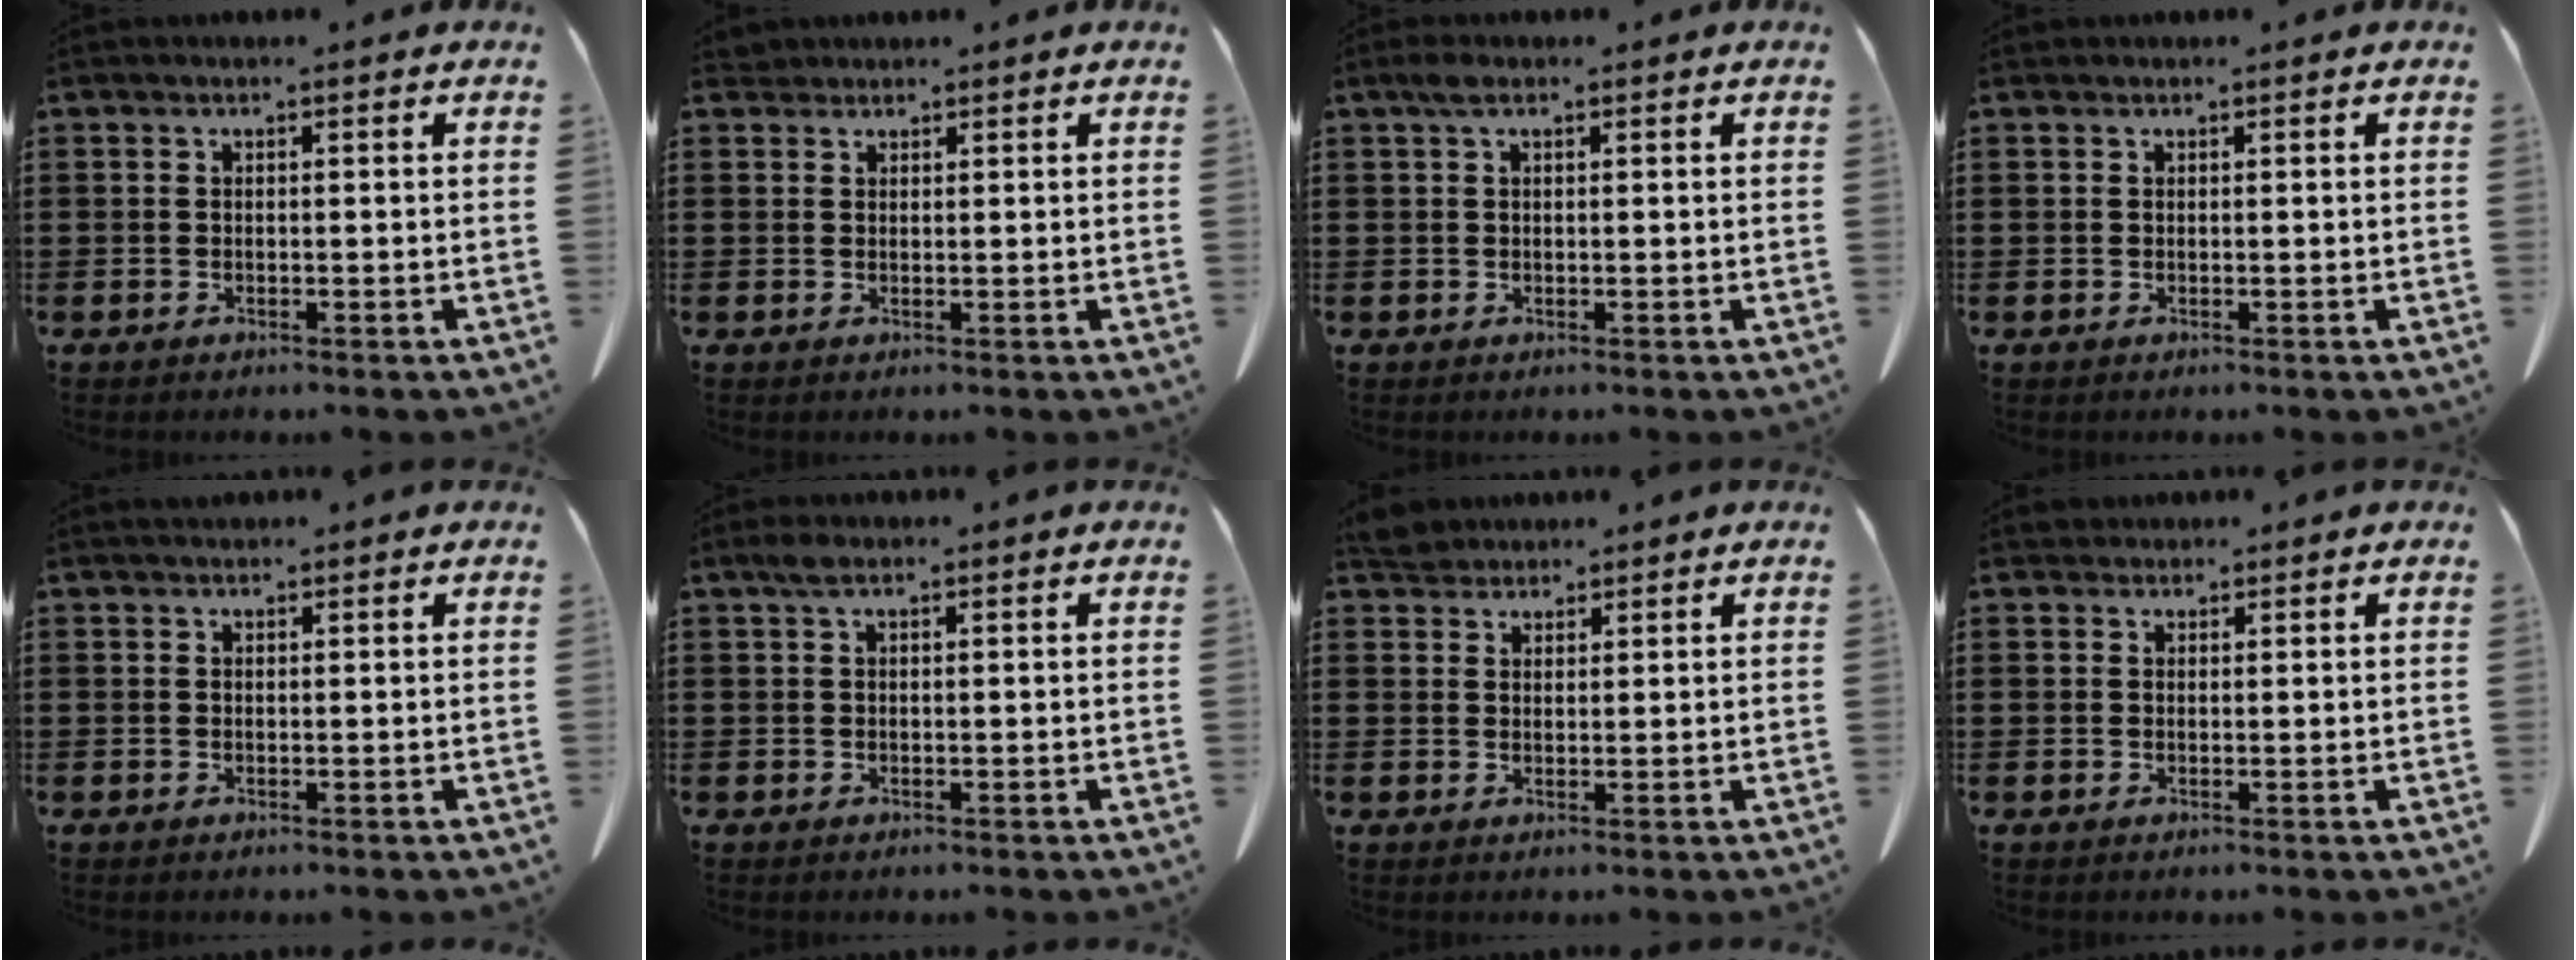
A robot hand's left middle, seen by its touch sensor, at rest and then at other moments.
{"total": 1.4, "force": [1.3, 0.4, 0.2], "torque": [-0.008, 0.000, 0.027]}
{"total": 1.5, "force": [0.7, 0.6, 1.2], "torque": [-0.027, 0.004, 0.013]}
{"total": 0.0}
{"total": 0.7, "force": [0.6, 0.2, 0.1], "torque": [-0.004, -0.001, 0.014]}
{"total": 1.5, "force": [0.8, 0.6, 1.2], "torque": [-0.027, 0.002, 0.015]}
{"total": 3.5, "force": [3.3, 0.9, 0.6], "torque": [-0.024, -0.003, 0.066]}
{"total": 1.3, "force": [1.2, 0.5, 0.0], "torque": [-0.004, 0.001, 0.026]}